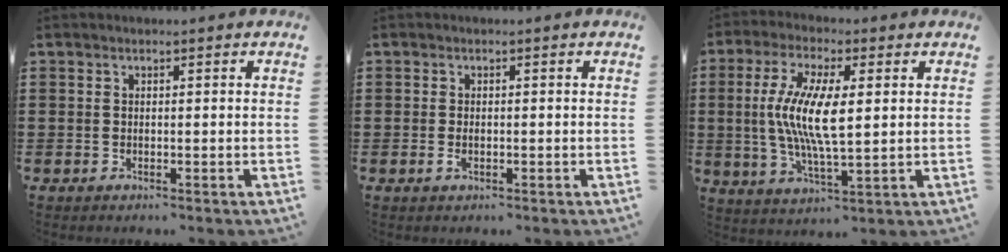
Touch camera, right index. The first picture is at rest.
{"total": 1.4, "force": [-0.4, 0.6, 1.2], "torque": [-0.030, -0.006, -0.009]}
{"total": 9.8, "force": [0.9, 3.0, 9.3], "torque": [-0.196, 0.000, 0.012]}